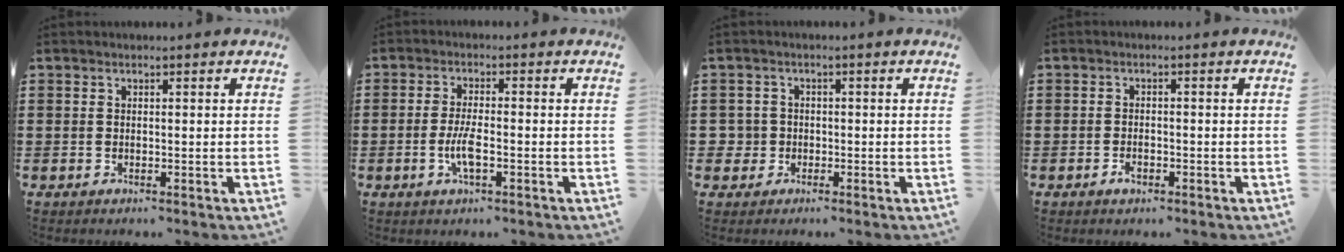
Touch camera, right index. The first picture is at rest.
{"total": 4.2, "force": [-1.2, 0.9, 4.0], "torque": [-0.090, -0.007, -0.026]}
{"total": 2.6, "force": [-1.1, 2.3, 0.5], "torque": [-0.029, -0.002, -0.027]}
{"total": 1.5, "force": [-0.8, 0.7, 1.1], "torque": [-0.023, -0.004, -0.015]}